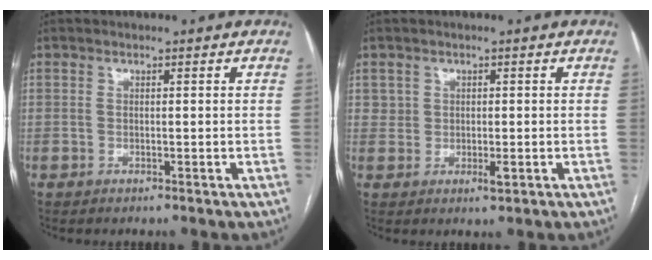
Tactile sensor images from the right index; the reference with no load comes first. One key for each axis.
{"total": 2.0, "fx": 0.2, "fy": 1.6, "fz": 1.2, "tx": -0.015, "ty": -0.002, "tz": 0.004}